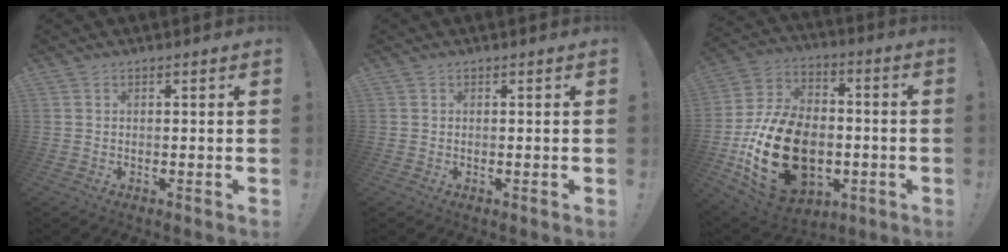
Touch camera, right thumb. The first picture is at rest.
{"total": 0.0}
{"total": 25.9, "force": [-6.3, 17.7, 17.8], "torque": [-0.328, 0.041, -0.087]}